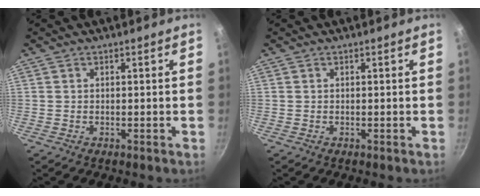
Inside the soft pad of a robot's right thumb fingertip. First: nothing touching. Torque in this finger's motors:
{"motor_torque": [0.00, 0.00, 0.04, 0.04, 0.00]}